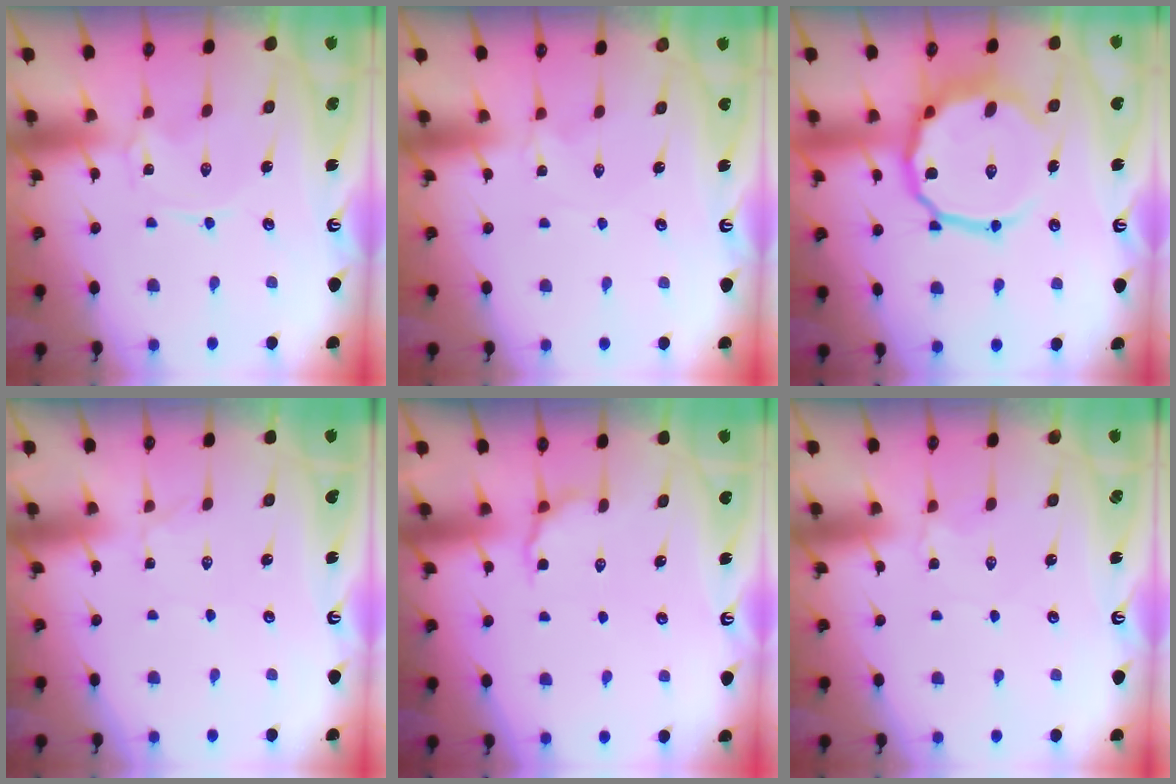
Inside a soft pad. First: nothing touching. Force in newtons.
{"total": 0.0}
{"total": 15.7, "press": 15.5, "slide": 2.1}
{"total": 1.5, "press": 1.4, "slide": 0.1}
{"total": 5.8, "press": 5.3, "slide": 2.4}
{"total": 2.1, "press": 2.1, "slide": 0.2}